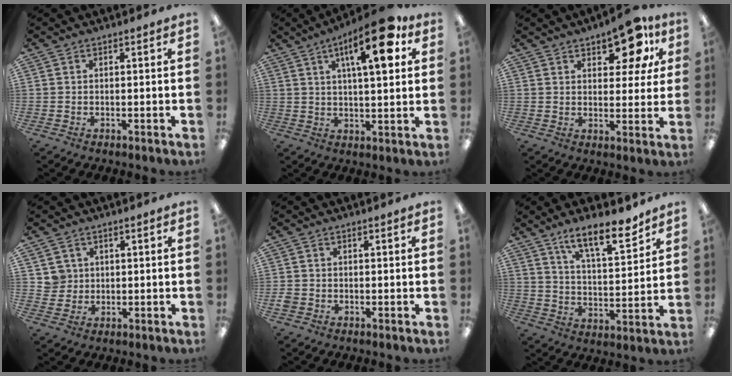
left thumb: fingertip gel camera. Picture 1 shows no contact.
{"total": 15.6, "force": [7.2, 4.8, 13.0], "torque": [-0.197, -0.018, 0.109]}
{"total": 11.2, "force": [6.8, 5.5, 6.9], "torque": [-0.080, -0.030, 0.114]}
{"total": 3.6, "force": [1.5, 3.3, 0.0], "torque": [-0.006, 0.004, 0.027]}
{"total": 1.6, "force": [-0.5, 1.3, 0.7], "torque": [-0.011, 0.004, -0.010]}
{"total": 12.8, "force": [10.1, 3.4, 7.2], "torque": [-0.108, -0.059, 0.172]}